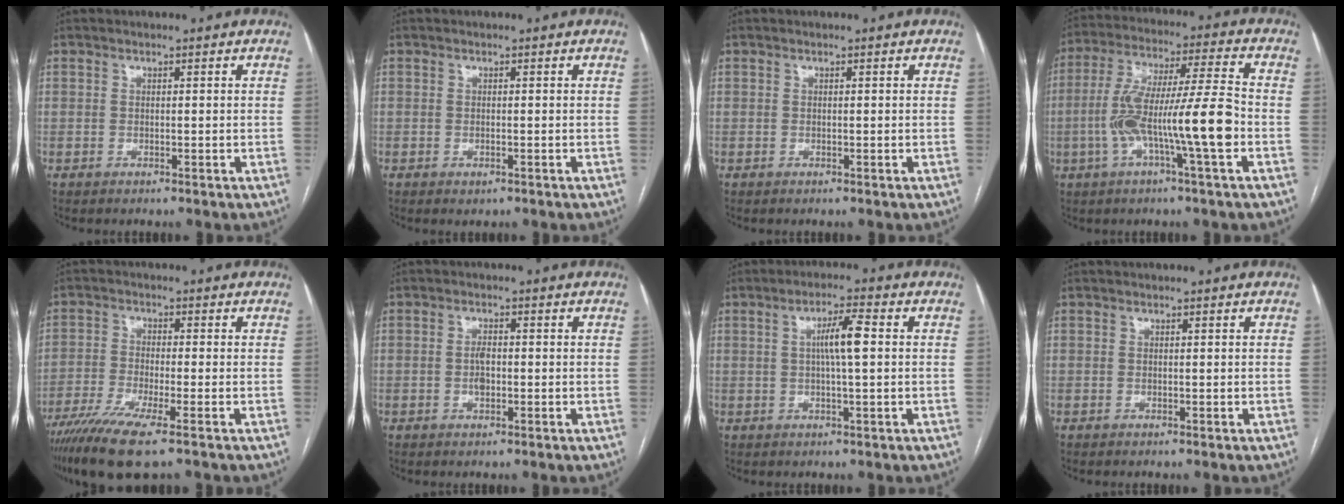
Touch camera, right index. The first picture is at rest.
{"total": 0.7, "force": [-0.3, 0.4, 0.5], "torque": [-0.007, -0.002, 0.000]}
{"total": 0.0}
{"total": 14.1, "force": [-3.6, 0.3, 13.7], "torque": [-0.260, 0.013, -0.067]}
{"total": 9.6, "force": [-6.6, 0.3, 7.0], "torque": [-0.131, -0.022, -0.115]}
{"total": 2.2, "force": [-0.3, 1.1, 1.9], "torque": [-0.036, 0.002, -0.005]}
{"total": 5.4, "force": [0.7, 0.4, 5.3], "torque": [-0.097, 0.007, 0.011]}
{"total": 0.0}